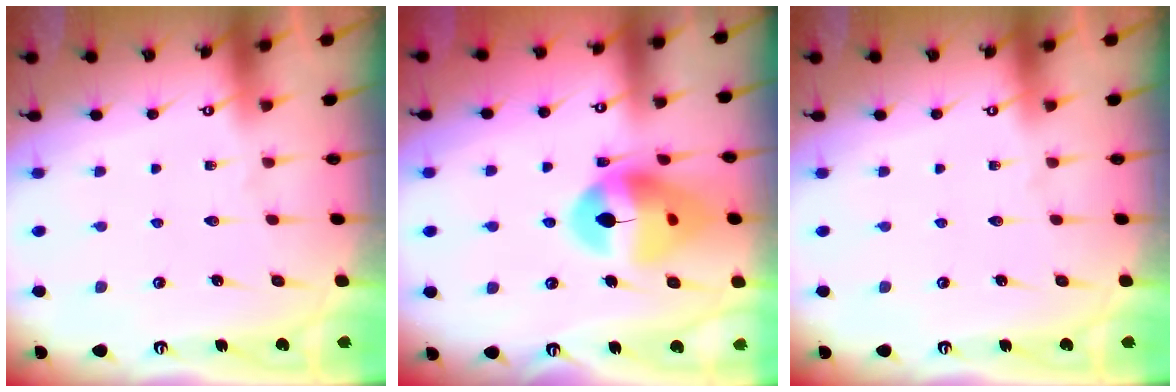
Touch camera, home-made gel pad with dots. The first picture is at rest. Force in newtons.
{"total": 15.8, "press": 15.7, "slide": 2.0}
{"total": 0.0}